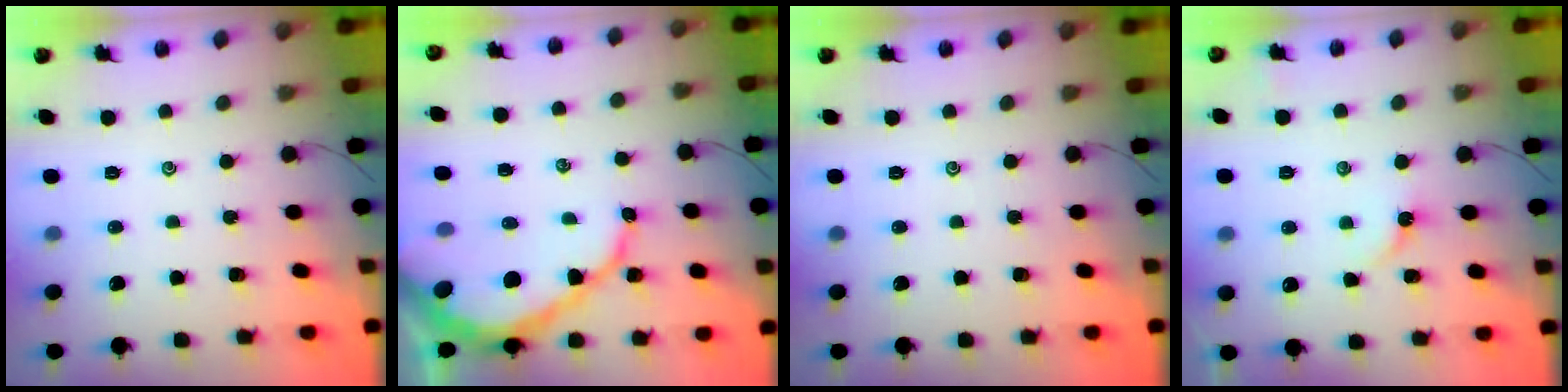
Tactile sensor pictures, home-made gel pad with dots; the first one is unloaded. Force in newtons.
{"total": 12.7, "press": 12.7, "slide": 0.9}
{"total": 0.0}
{"total": 3.3, "press": 3.3, "slide": 0.6}